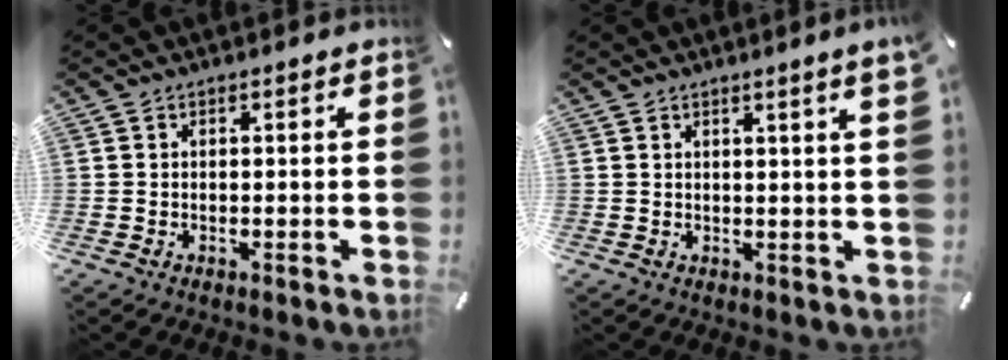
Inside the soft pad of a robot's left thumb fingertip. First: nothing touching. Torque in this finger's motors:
{"motor_torque": [0.46, -0.29, 0.04, -0.08, 0.03]}